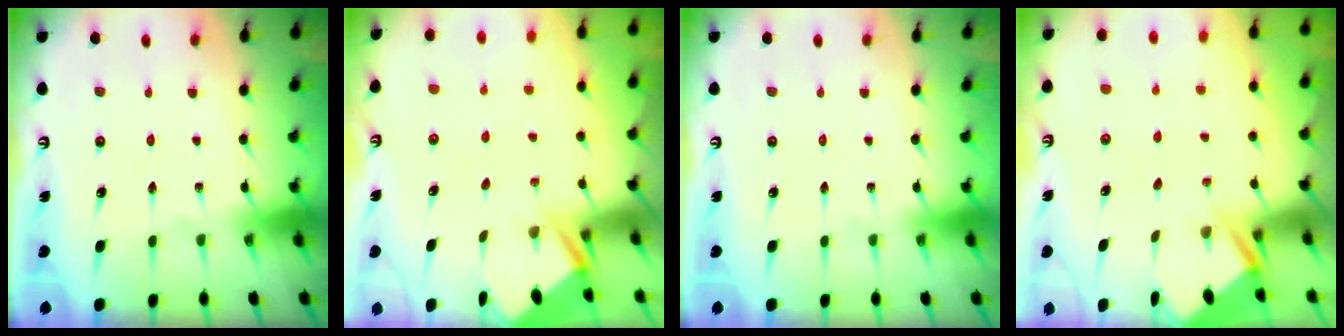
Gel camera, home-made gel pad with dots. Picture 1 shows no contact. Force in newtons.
{"total": 2.8, "press": 2.8, "slide": 0.3}
{"total": 0.0}
{"total": 2.8, "press": 2.8, "slide": 0.3}